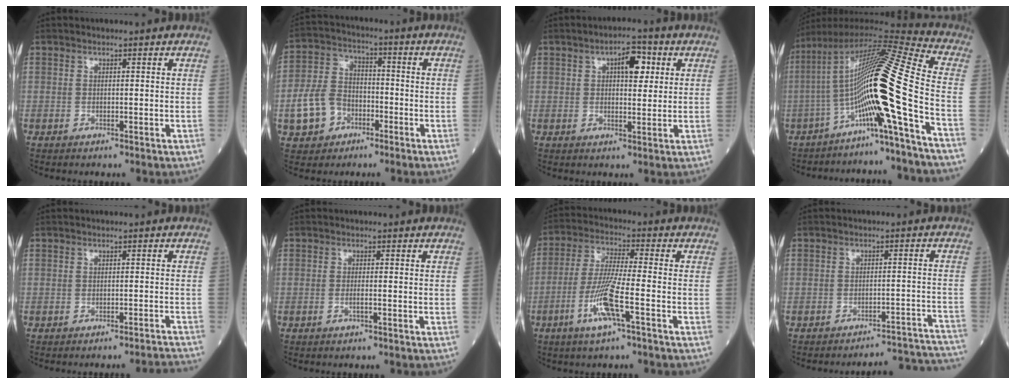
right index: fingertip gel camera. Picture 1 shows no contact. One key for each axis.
{"total": 8.8, "fx": -3.5, "fy": 6.8, "fz": 4.3, "tx": -0.109, "ty": 0.018, "tz": -0.060}
{"total": 5.5, "fx": 1.9, "fy": 2.3, "fz": 4.6, "tx": -0.067, "ty": 0.012, "tz": 0.027}
{"total": 18.1, "fx": -5.5, "fy": -1.7, "fz": 17.1, "tx": -0.313, "ty": 0.025, "tz": -0.106}
{"total": 4.4, "fx": -4.1, "fy": -1.5, "fz": 0.2, "tx": 0.005, "ty": -0.004, "tz": -0.047}
{"total": 1.0, "fx": -0.5, "fy": -0.1, "fz": 0.8, "tx": -0.018, "ty": 0.001, "tz": -0.011}
{"total": 8.8, "fx": -3.8, "fy": 0.0, "fz": 8.0, "tx": -0.165, "ty": -0.007, "tz": -0.077}
{"total": 13.3, "fx": -13.2, "fy": -0.9, "fz": 0.2, "tx": 0.028, "ty": 0.018, "tz": -0.155}